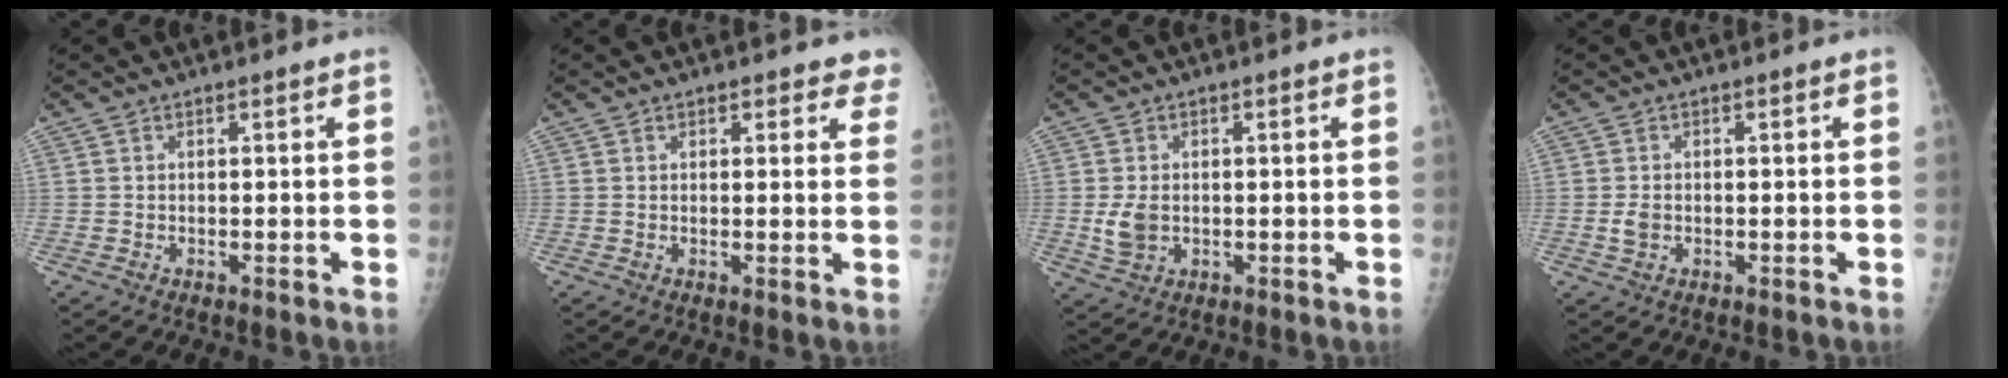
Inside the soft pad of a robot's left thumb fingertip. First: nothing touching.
{"total": 4.1, "force": [3.2, 2.2, 1.4], "torque": [0.026, -0.011, 0.028]}
{"total": 4.5, "force": [-0.4, 3.2, 3.1], "torque": [-0.060, -0.004, -0.001]}
{"total": 2.1, "force": [-0.4, 1.5, 1.4], "torque": [-0.030, 0.003, -0.007]}